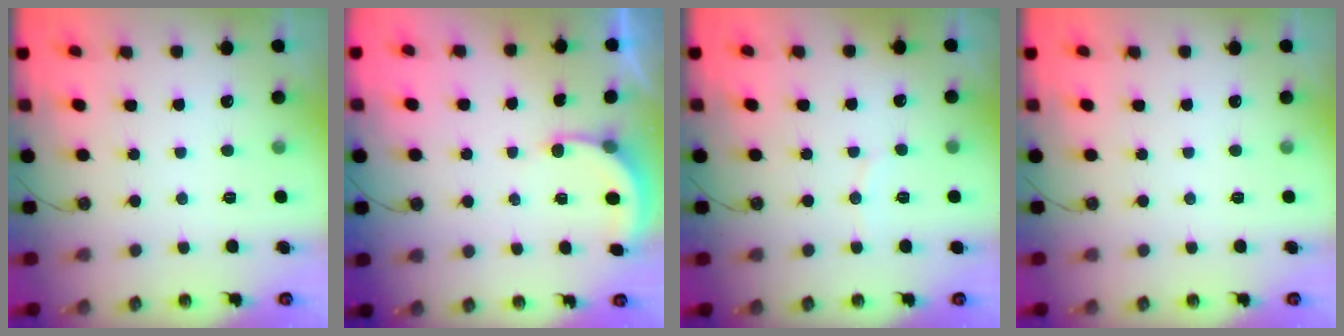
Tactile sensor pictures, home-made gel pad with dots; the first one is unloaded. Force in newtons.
{"total": 2.9, "press": 2.9, "slide": 0.2}
{"total": 3.2, "press": 3.1, "slide": 0.3}
{"total": 0.0}